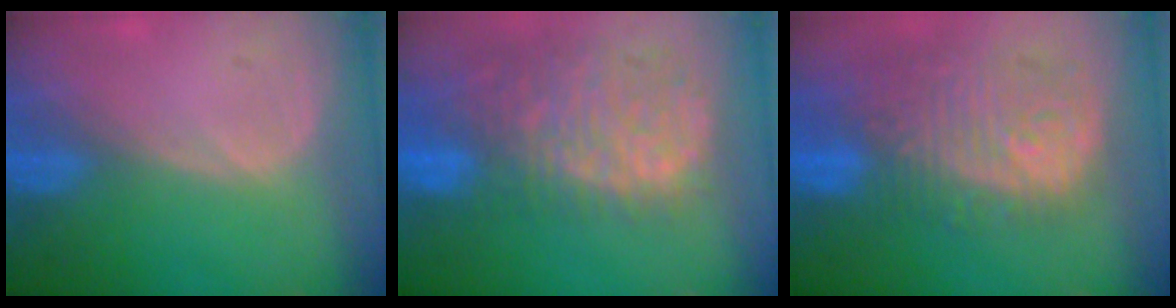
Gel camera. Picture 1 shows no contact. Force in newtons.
{"total": 13.5, "press": 11.1, "slide": 7.6}
{"total": 12.1, "press": 10.8, "slide": 5.5}